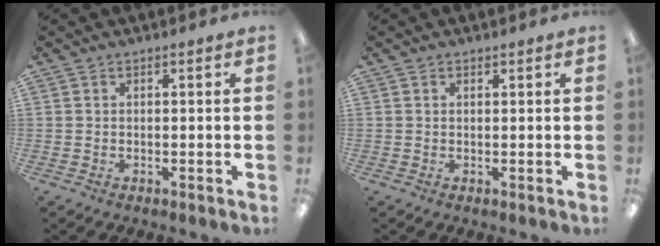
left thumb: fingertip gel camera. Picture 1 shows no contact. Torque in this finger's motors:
{"motor_torque": [0.08, -0.11, -0.17, 0.35, -0.09]}